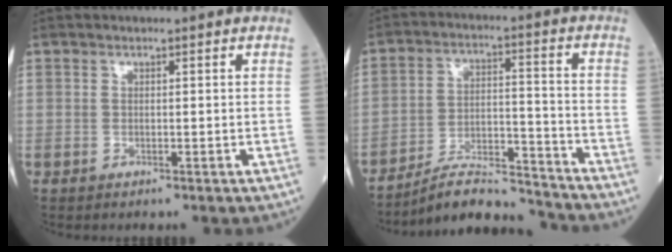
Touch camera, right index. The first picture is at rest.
{"total": 10.6, "force": [-10.3, 0.9, 2.3], "torque": [-0.038, 0.022, -0.179]}